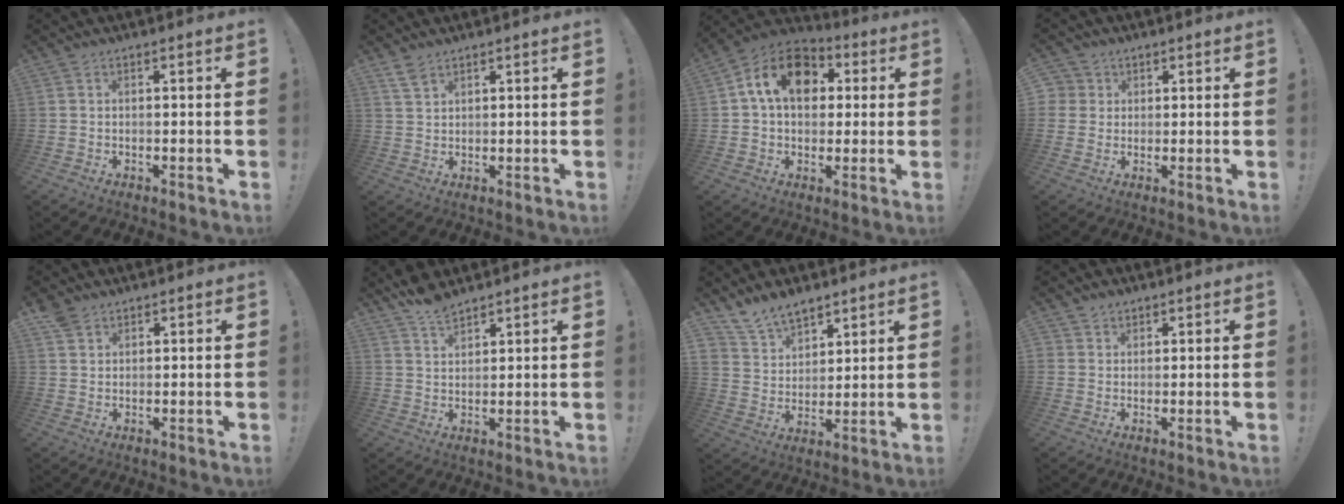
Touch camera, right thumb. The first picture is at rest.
{"total": 3.6, "force": [2.7, 1.7, 1.6], "torque": [-0.025, -0.015, 0.051]}
{"total": 15.9, "force": [4.7, 11.2, 10.3], "torque": [-0.161, 0.009, 0.088]}
{"total": 4.0, "force": [1.5, 3.7, 0.5], "torque": [-0.014, -0.005, 0.029]}
{"total": 3.5, "force": [2.6, 2.0, 1.2], "torque": [-0.013, -0.015, 0.049]}
{"total": 5.9, "force": [5.2, 1.7, 2.2], "torque": [-0.043, -0.030, 0.097]}
{"total": 10.2, "force": [8.5, 5.2, 2.2], "torque": [-0.053, -0.058, 0.170]}
{"total": 2.6, "force": [1.7, 2.0, 0.2], "torque": [-0.001, -0.008, 0.030]}